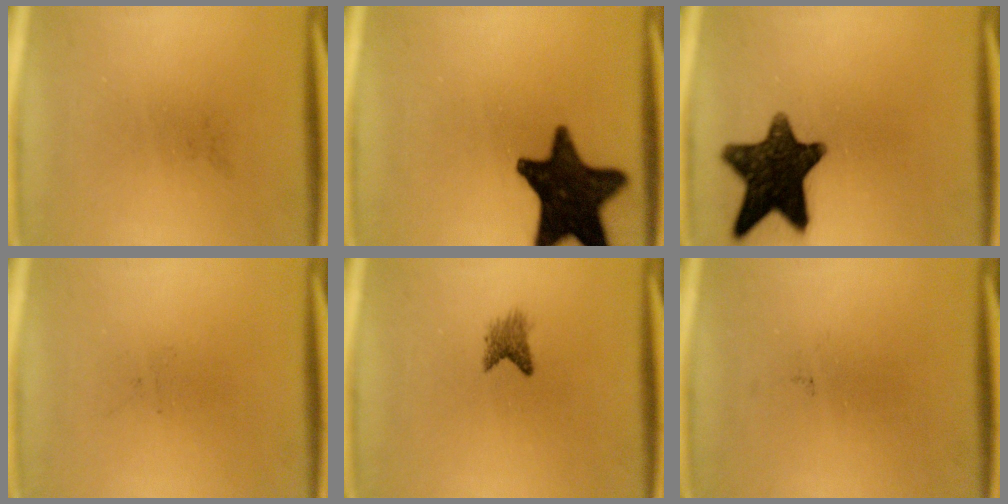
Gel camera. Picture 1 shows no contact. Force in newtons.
{"total": 16.8}
{"total": 14.3}
{"total": 0.0}
{"total": 2.1}
{"total": 0.0}